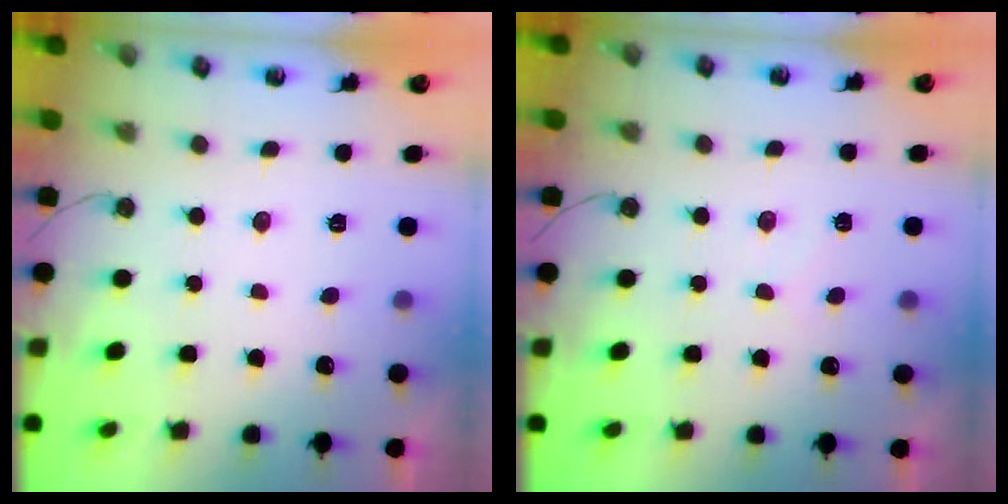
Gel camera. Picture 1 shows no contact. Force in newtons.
{"total": 4.7, "press": 4.6, "slide": 0.6}